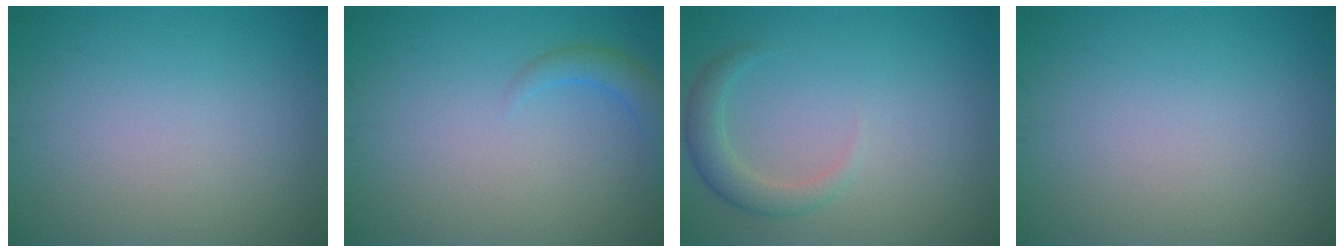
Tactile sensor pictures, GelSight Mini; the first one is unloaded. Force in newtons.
{"total": 2.0, "press": 1.9, "slide": 0.1}
{"total": 2.3, "press": 2.3, "slide": 0.2}
{"total": 0.0}